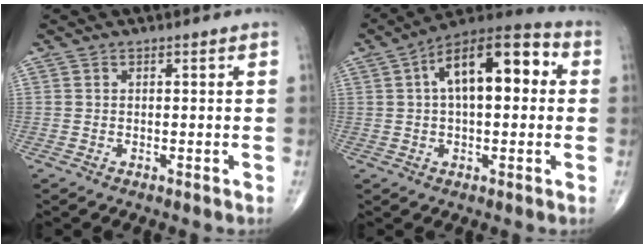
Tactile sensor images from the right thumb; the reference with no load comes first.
{"total": 16.5, "force": [3.3, 7.7, 14.2], "torque": [-0.202, 0.036, 0.042]}